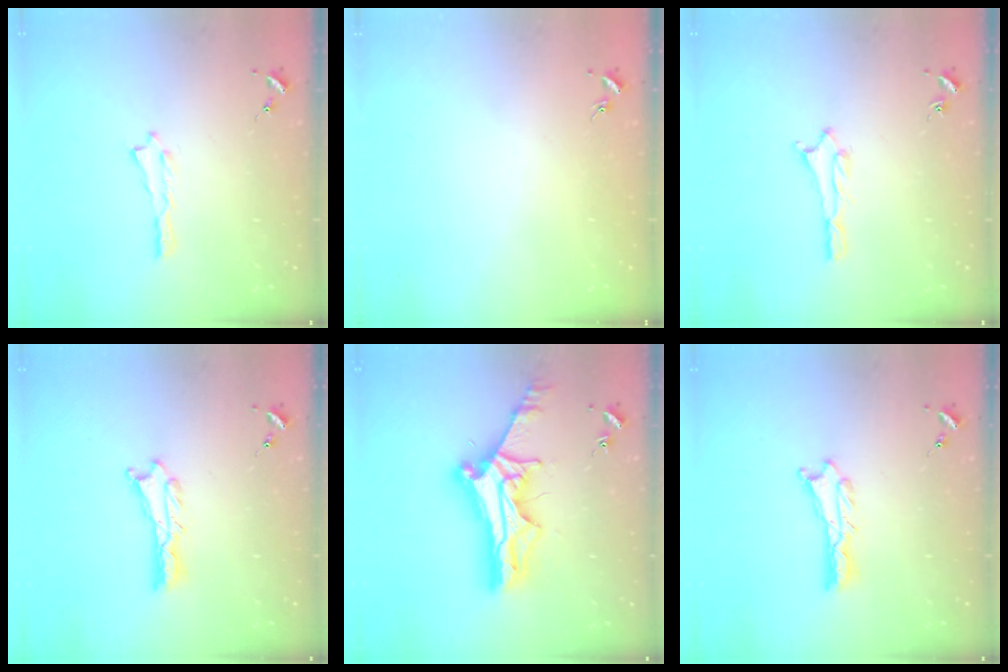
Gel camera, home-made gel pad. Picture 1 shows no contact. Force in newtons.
{"total": 0.0}
{"total": 1.1, "press": 1.1, "slide": 0.1}
{"total": 0.7, "press": 0.7, "slide": 0.1}
{"total": 12.6, "press": 12.6, "slide": 1.0}
{"total": 0.7, "press": 0.7, "slide": 0.1}